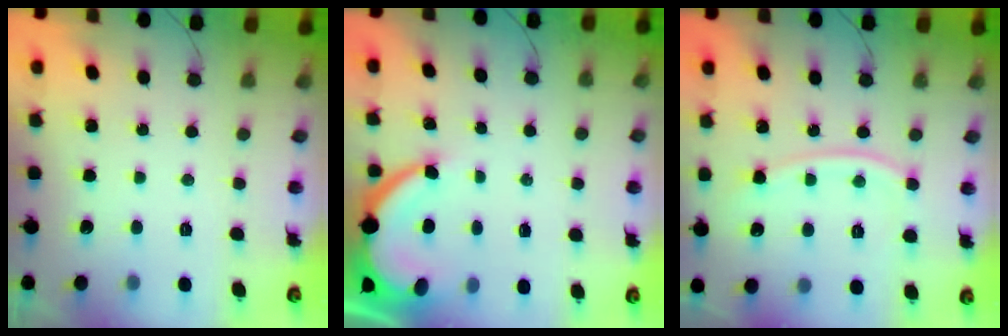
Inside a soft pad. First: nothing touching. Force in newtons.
{"total": 7.2, "press": 7.2, "slide": 0.7}
{"total": 10.5, "press": 10.4, "slide": 1.3}